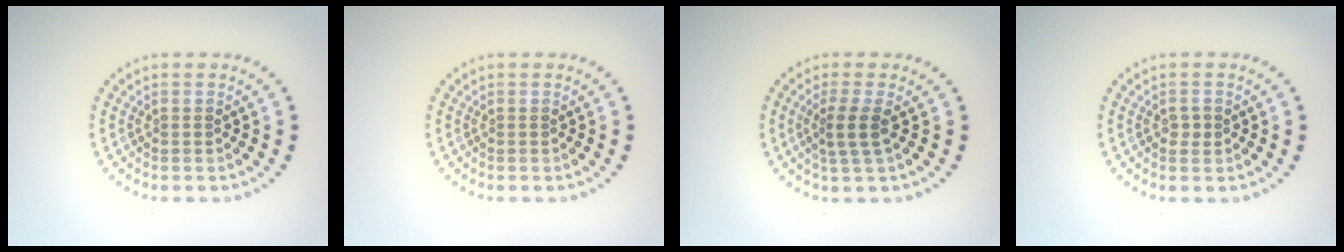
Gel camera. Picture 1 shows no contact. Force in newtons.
{"total": 0.0}
{"total": 2.2, "press": 1.8, "slide": 1.3}
{"total": 1.0, "press": 1.0, "slide": 0.2}